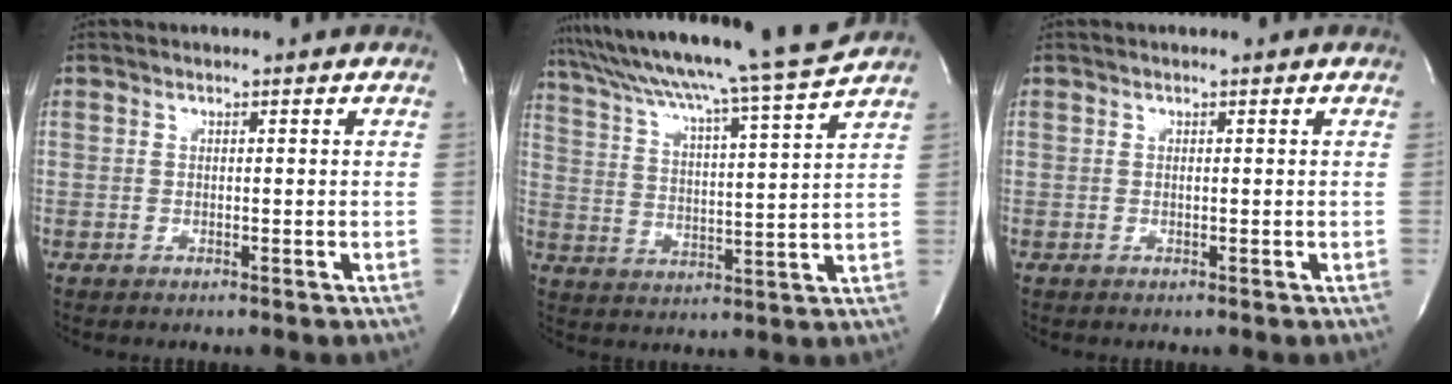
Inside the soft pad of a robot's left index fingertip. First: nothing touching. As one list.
[{"total": 17.8, "force": [15.9, -2.5, 7.5], "torque": [-0.136, -0.037, 0.237]}, {"total": 0.0}]